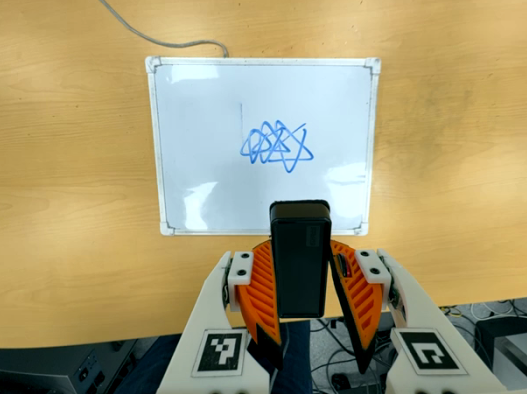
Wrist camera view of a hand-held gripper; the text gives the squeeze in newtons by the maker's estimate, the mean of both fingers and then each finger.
{"total": 5.3, "left": 4.8, "right": 5.8}